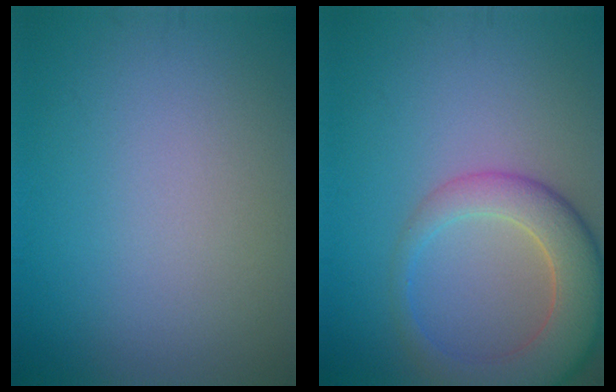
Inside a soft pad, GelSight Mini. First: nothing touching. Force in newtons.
{"total": 6.5, "press": 6.4, "slide": 0.5}